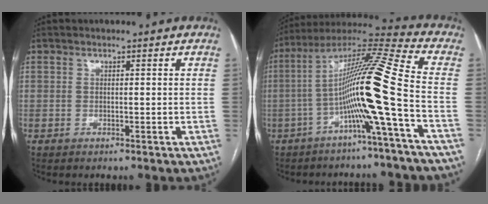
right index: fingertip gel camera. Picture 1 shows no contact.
{"total": 15.2, "force": [-4.0, -2.0, 14.6], "torque": [-0.254, 0.013, -0.083]}